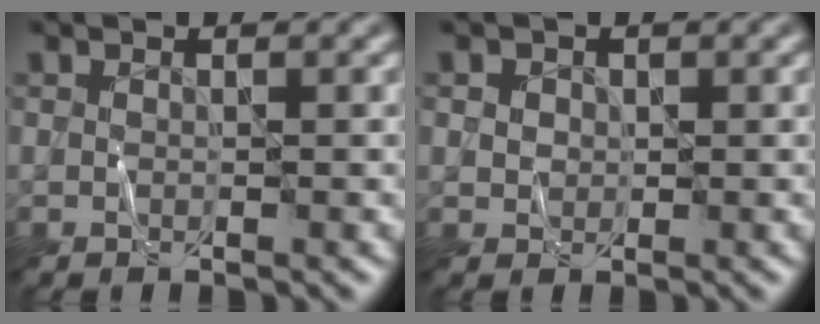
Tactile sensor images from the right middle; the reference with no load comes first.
{"total": 2.2, "force": [0.9, 1.7, 0.9], "torque": [-0.018, 0.003, 0.015]}